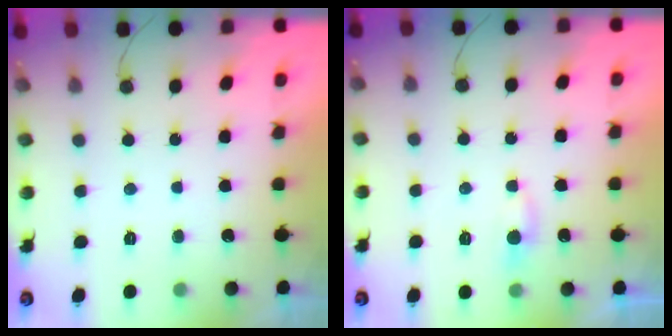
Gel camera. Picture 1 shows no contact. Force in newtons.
{"total": 3.7, "press": 3.6, "slide": 0.5}